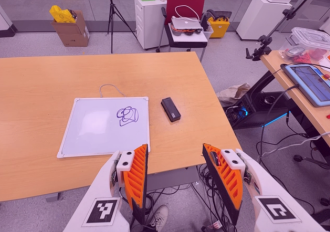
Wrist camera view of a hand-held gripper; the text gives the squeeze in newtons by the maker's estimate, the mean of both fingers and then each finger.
{"total": 0.0}